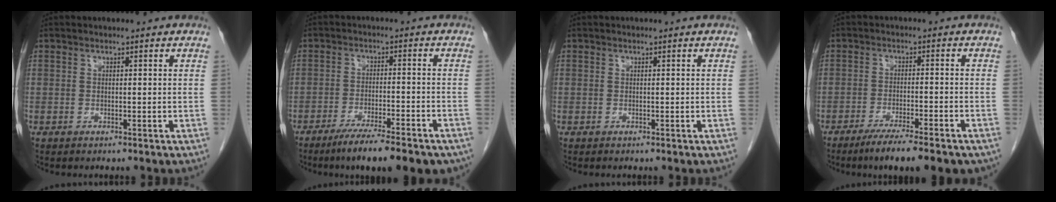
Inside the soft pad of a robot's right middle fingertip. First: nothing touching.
{"total": 13.0, "force": [-10.1, 1.8, 8.1], "torque": [-0.103, -0.018, -0.149]}
{"total": 0.0}
{"total": 10.3, "force": [-7.9, 1.0, 6.5], "torque": [-0.090, -0.020, -0.116]}